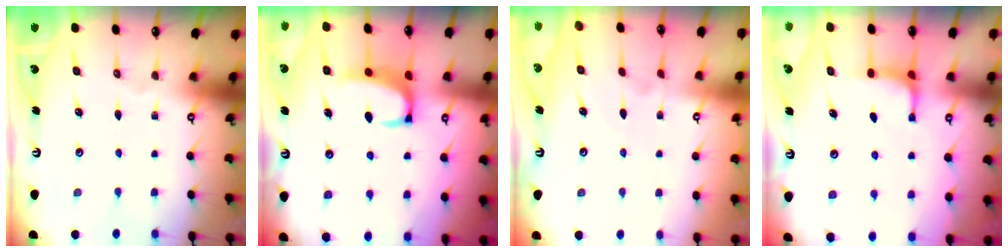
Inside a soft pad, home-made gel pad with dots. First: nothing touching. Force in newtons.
{"total": 3.5, "press": 3.4, "slide": 0.7}
{"total": 4.2, "press": 4.2, "slide": 0.3}
{"total": 2.6, "press": 2.6, "slide": 0.2}